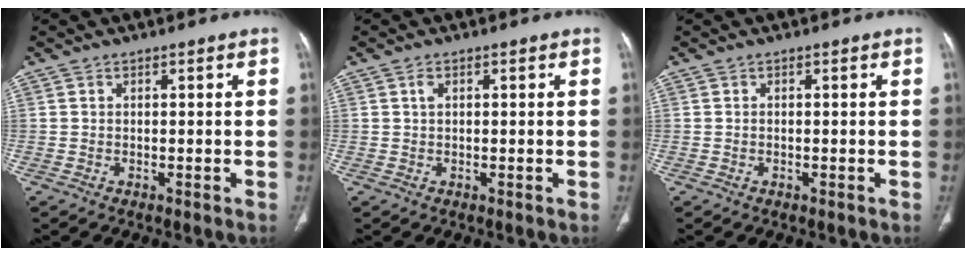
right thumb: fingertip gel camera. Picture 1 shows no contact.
{"total": 1.3, "force": [0.5, 0.7, 0.9], "torque": [-0.019, 0.006, 0.011]}
{"total": 0.0}